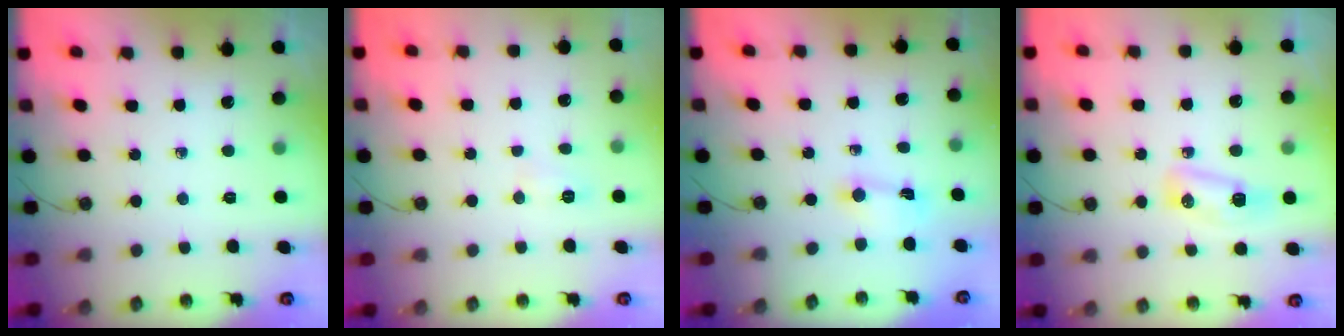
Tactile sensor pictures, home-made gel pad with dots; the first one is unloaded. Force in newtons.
{"total": 5.5, "press": 5.4, "slide": 0.8}
{"total": 2.0, "press": 2.0, "slide": 0.2}
{"total": 6.9, "press": 6.8, "slide": 1.0}